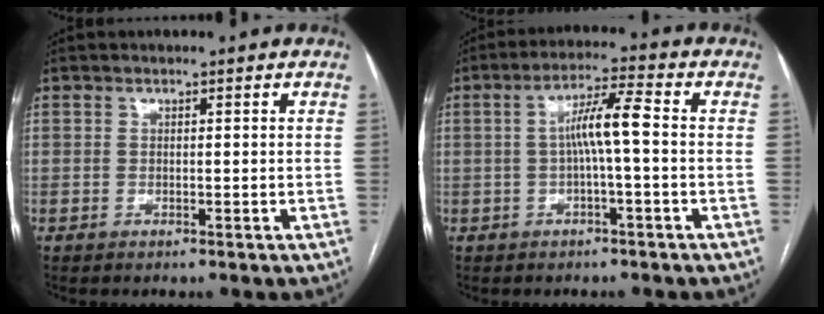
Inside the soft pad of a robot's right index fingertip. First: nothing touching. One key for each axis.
{"total": 6.1, "fx": -0.1, "fy": 0.2, "fz": 6.1, "tx": -0.112, "ty": 0.018, "tz": -0.002}